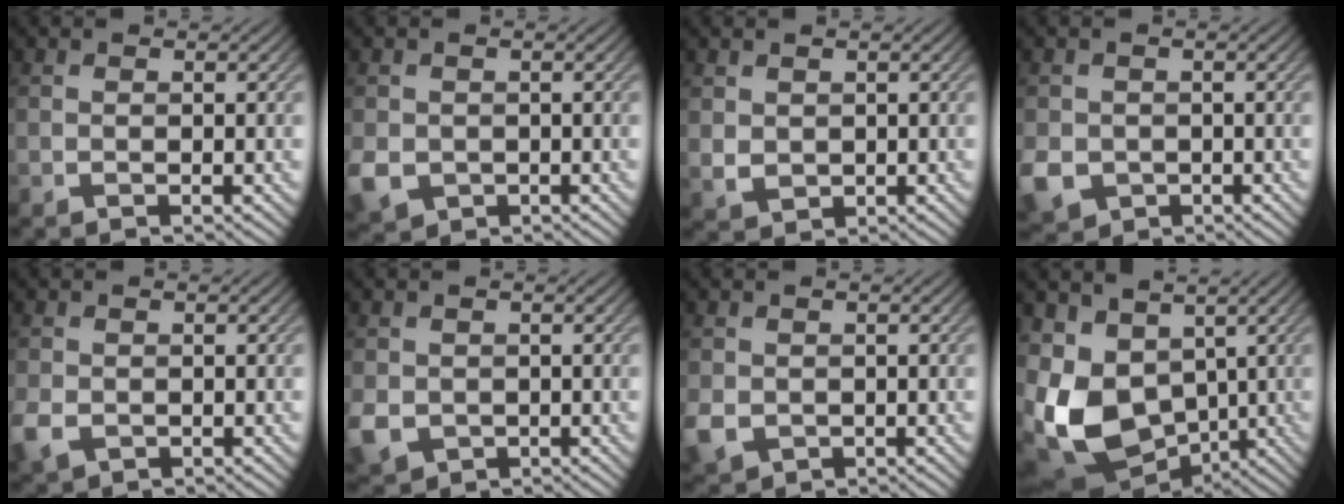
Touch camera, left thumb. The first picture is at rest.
{"total": 4.2, "force": [-1.0, 3.6, 1.9], "torque": [-0.055, -0.017, -0.023]}
{"total": 2.3, "force": [1.0, 1.9, 0.9], "torque": [-0.030, -0.006, 0.020]}
{"total": 4.7, "force": [-1.4, 4.0, 2.0], "torque": [-0.057, -0.019, -0.032]}
{"total": 3.3, "force": [-1.1, 2.6, 1.9], "torque": [-0.050, -0.010, -0.025]}
{"total": 3.9, "force": [-0.7, 3.4, 1.9], "torque": [-0.056, -0.017, -0.014]}
{"total": 3.3, "force": [-0.6, 2.9, 1.7], "torque": [-0.050, -0.012, -0.011]}
{"total": 13.7, "force": [-1.2, 10.0, 9.3], "torque": [-0.243, -0.026, -0.004]}